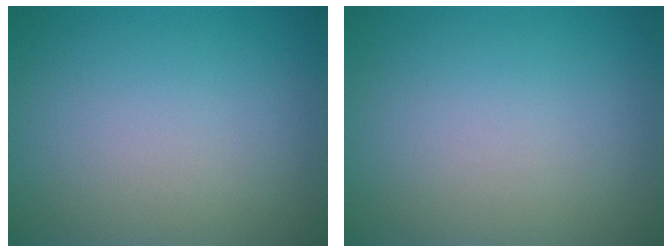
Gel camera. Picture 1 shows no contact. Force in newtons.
{"total": 0.0}